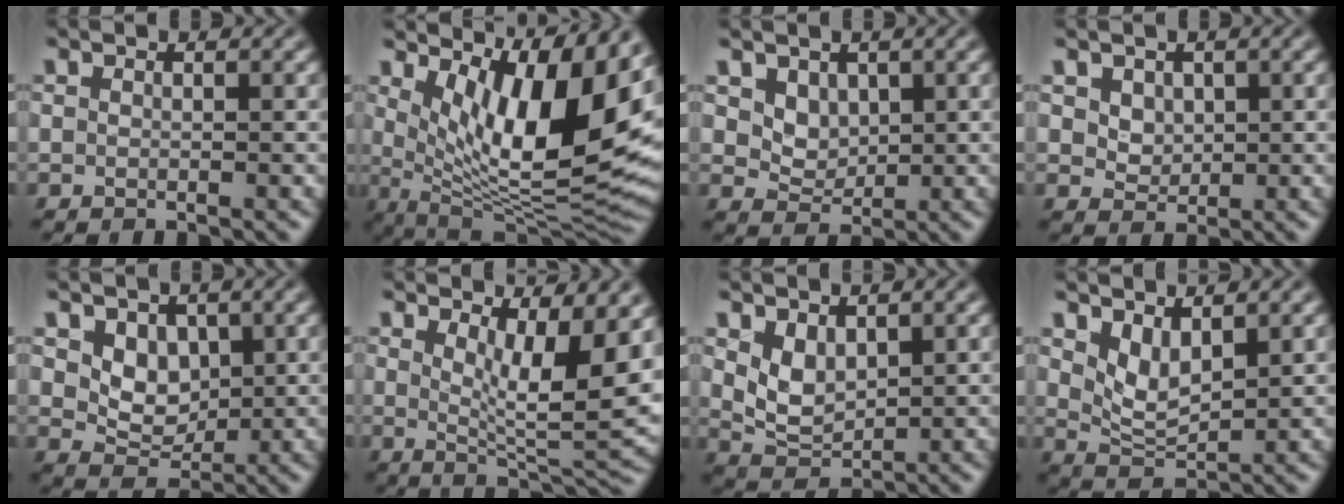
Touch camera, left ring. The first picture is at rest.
{"total": 12.3, "force": [4.4, 4.0, 10.8], "torque": [-0.163, -0.017, 0.083]}
{"total": 2.5, "force": [1.2, 1.9, 1.2], "torque": [-0.032, -0.019, 0.033]}
{"total": 2.4, "force": [1.1, 1.8, 1.1], "torque": [-0.033, -0.004, 0.032]}
{"total": 3.4, "force": [1.1, 2.6, 1.9], "torque": [-0.037, -0.011, 0.017]}
{"total": 8.6, "force": [2.6, 2.5, 7.8], "torque": [-0.112, -0.015, 0.047]}
{"total": 3.1, "force": [1.3, 2.0, 2.0], "torque": [-0.044, -0.008, 0.035]}
{"total": 3.0, "force": [1.7, 1.4, 2.1], "torque": [-0.046, -0.011, 0.039]}